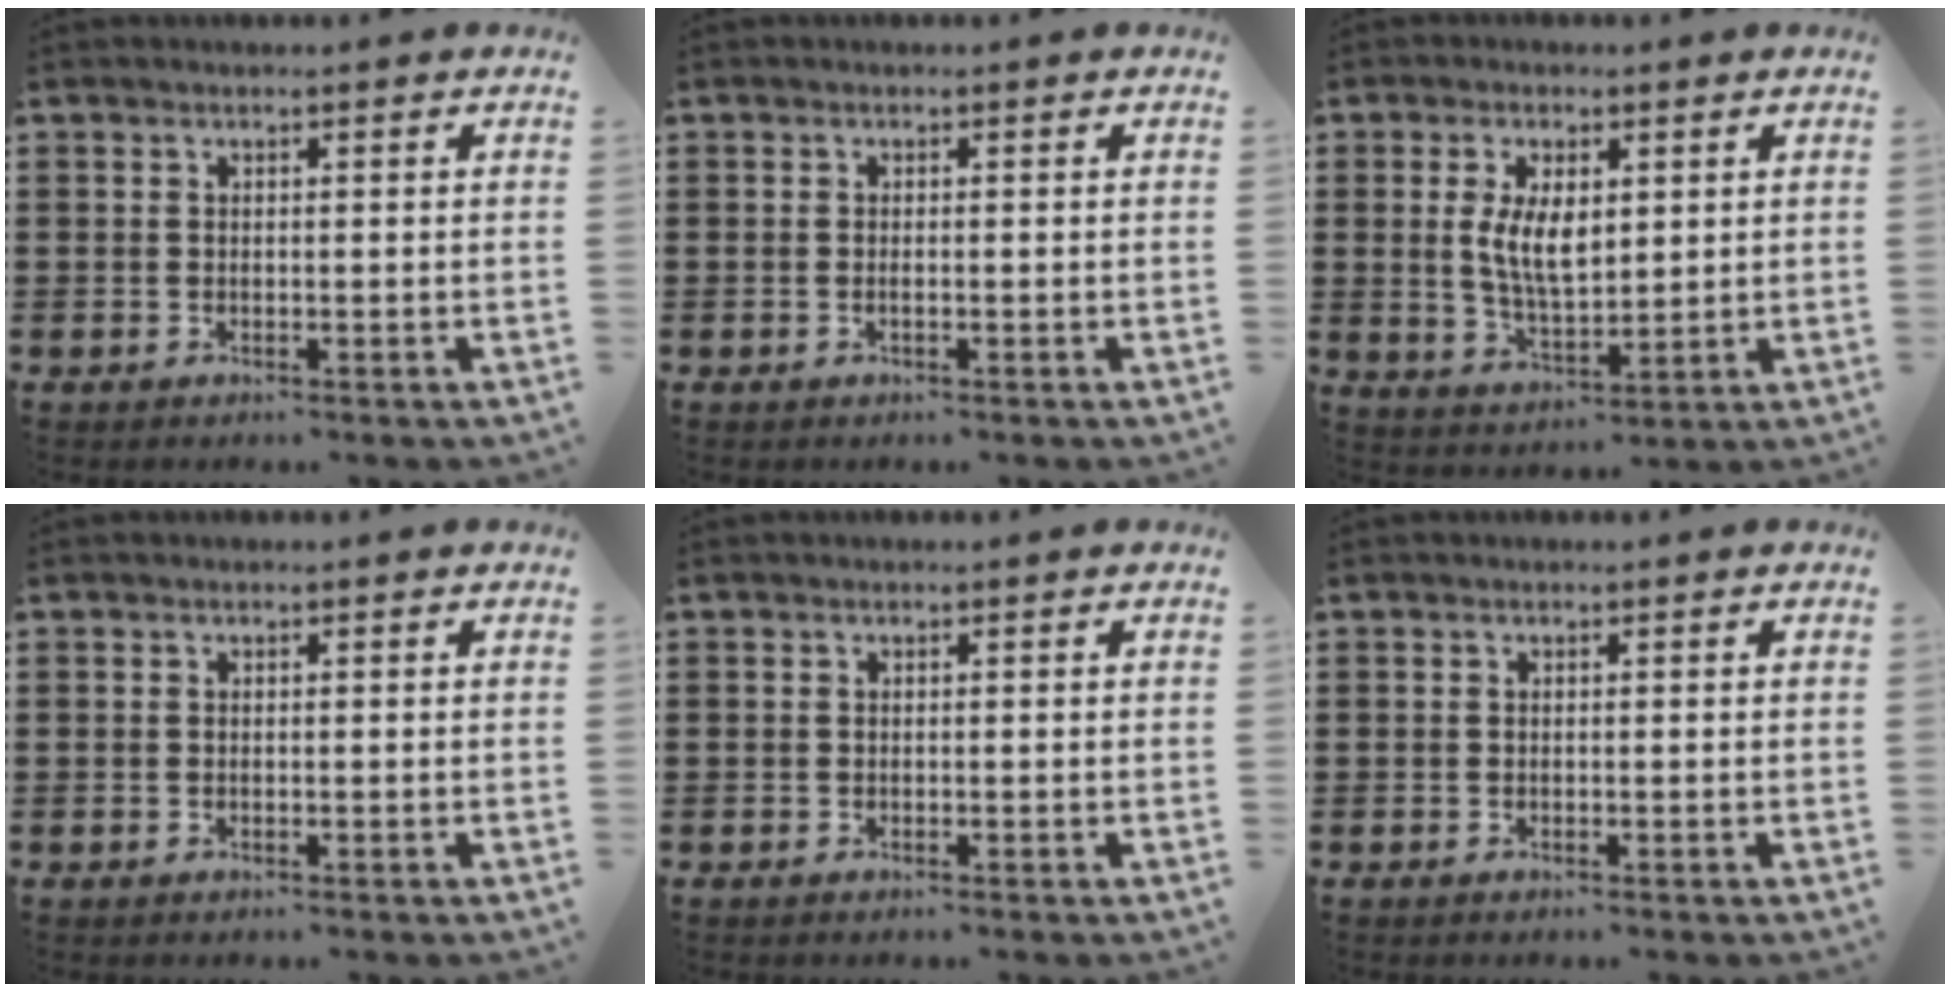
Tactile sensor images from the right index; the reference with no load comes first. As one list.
[{"total": 0.5, "force": [-0.3, 0.0, 0.4], "torque": [-0.008, -0.002, -0.004]}, {"total": 6.9, "force": [1.2, 3.5, 5.8], "torque": [-0.117, 0.003, 0.017]}, {"total": 0.0}, {"total": 0.0}, {"total": 0.0}]